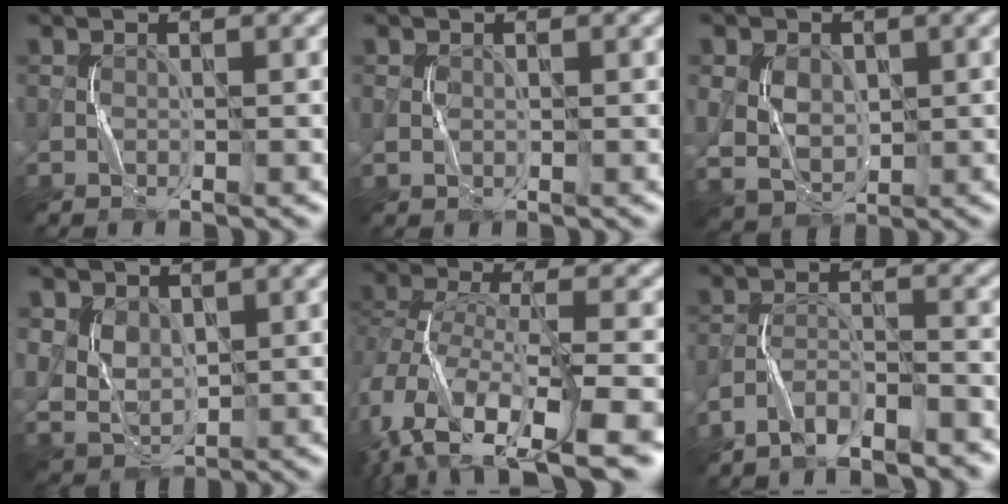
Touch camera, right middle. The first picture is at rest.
{"total": 0.0}
{"total": 3.9, "force": [0.7, 3.0, 2.3], "torque": [-0.044, 0.002, 0.013]}
{"total": 3.6, "force": [1.2, 2.8, 1.9], "torque": [-0.046, -0.009, 0.031]}
{"total": 13.1, "force": [-8.3, 5.9, 8.3], "torque": [-0.182, -0.017, -0.101]}
{"total": 4.0, "force": [-3.6, 0.5, 1.6], "torque": [-0.034, 0.004, -0.069]}